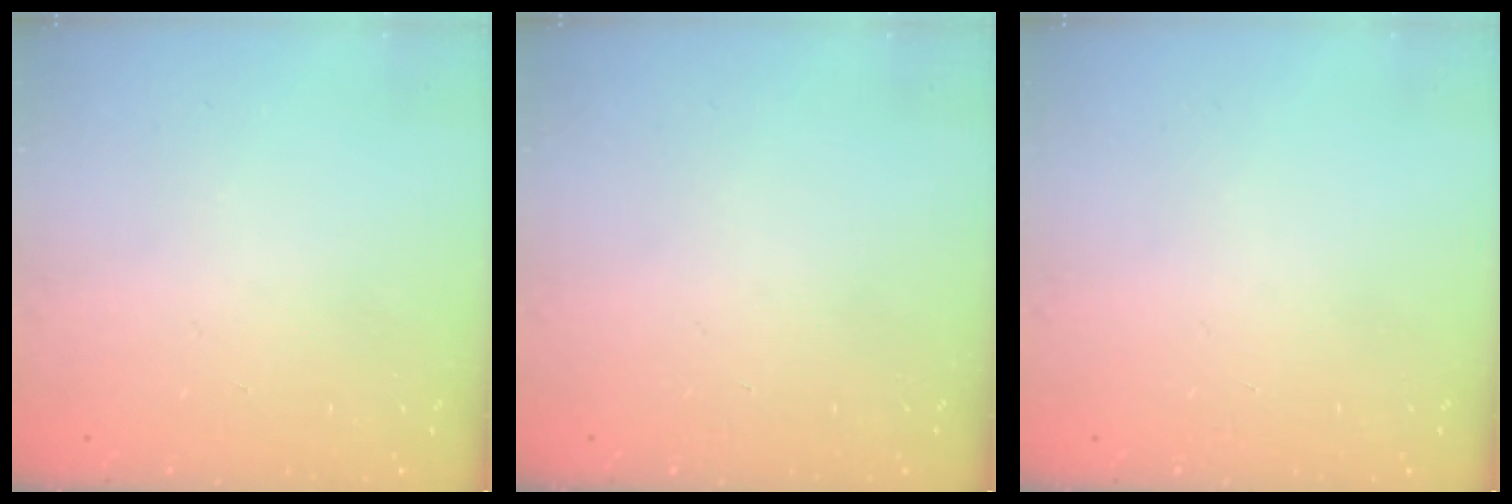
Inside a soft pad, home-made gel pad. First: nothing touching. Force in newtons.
{"total": 0.0}
{"total": 0.0}